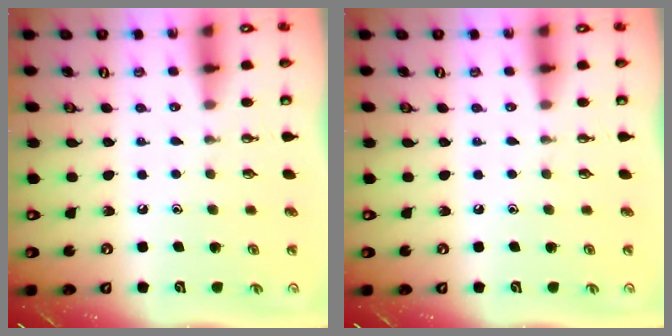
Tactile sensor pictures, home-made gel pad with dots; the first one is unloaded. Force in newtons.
{"total": 0.0}